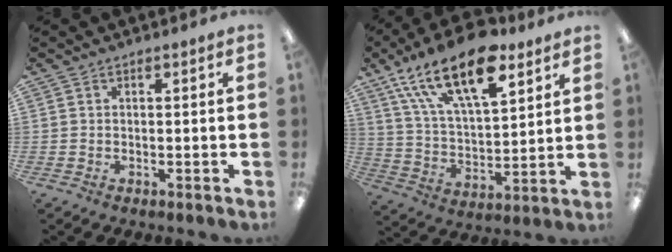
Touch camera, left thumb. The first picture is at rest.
{"total": 21.3, "force": [13.4, 9.3, 13.8], "torque": [-0.244, -0.061, 0.230]}